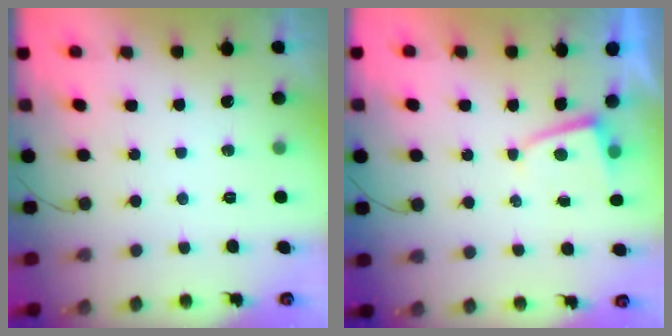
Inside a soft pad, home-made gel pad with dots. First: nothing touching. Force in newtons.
{"total": 1.2, "press": 1.2, "slide": 0.2}